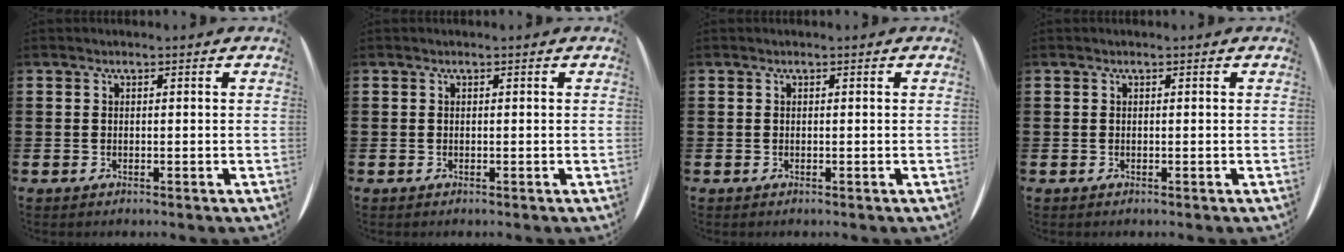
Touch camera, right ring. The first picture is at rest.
{"total": 0.0}
{"total": 0.0}
{"total": 0.0}